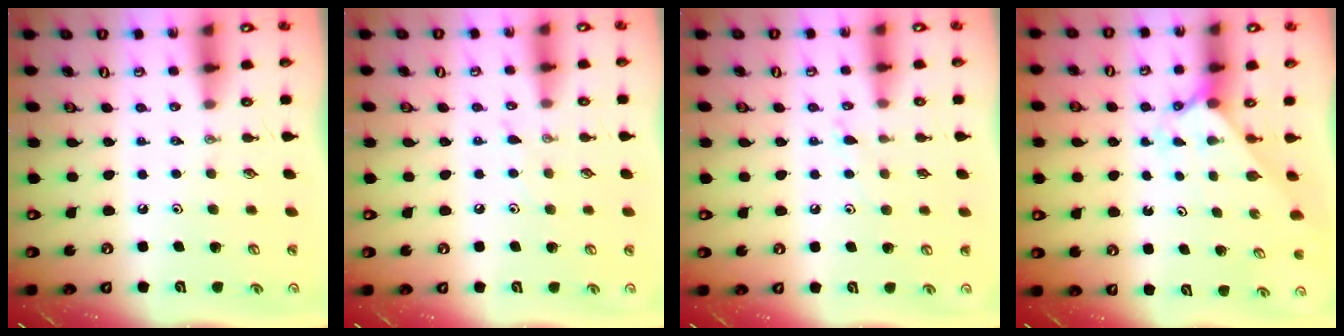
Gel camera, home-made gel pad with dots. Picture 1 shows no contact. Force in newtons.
{"total": 6.3, "press": 6.3, "slide": 0.6}
{"total": 6.6, "press": 6.6, "slide": 0.7}
{"total": 2.1, "press": 2.1, "slide": 0.3}